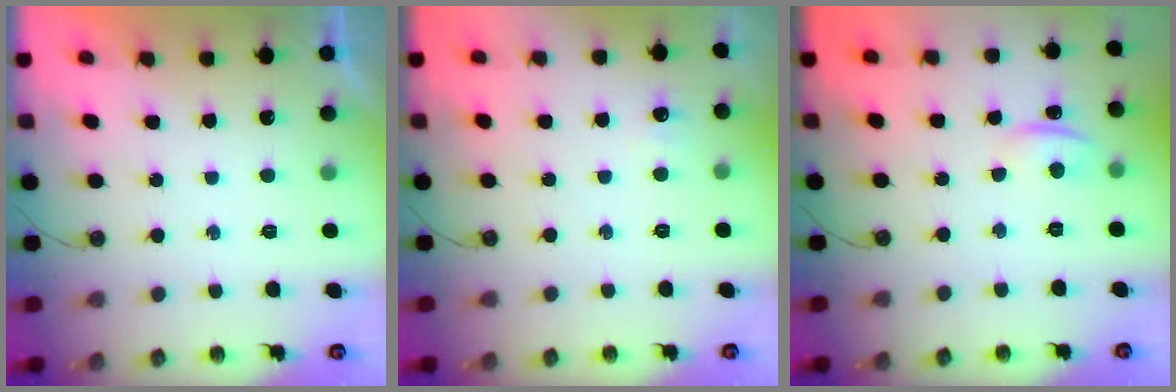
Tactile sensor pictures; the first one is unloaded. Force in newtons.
{"total": 8.0, "press": 4.6, "slide": 6.6}
{"total": 1.6, "press": 1.2, "slide": 1.0}